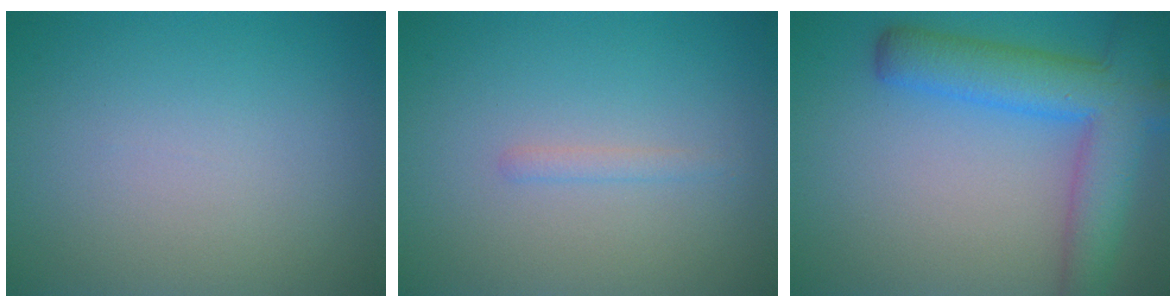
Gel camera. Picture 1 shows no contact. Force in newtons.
{"total": 0.8, "press": 0.8, "slide": 0.0}
{"total": 7.6, "press": 7.6, "slide": 0.4}